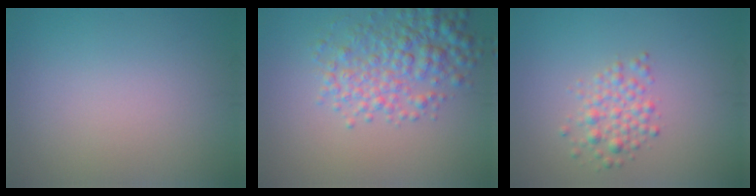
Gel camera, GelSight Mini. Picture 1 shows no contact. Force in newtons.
{"total": 5.0, "press": 5.0, "slide": 0.2}
{"total": 2.5, "press": 2.5, "slide": 0.1}